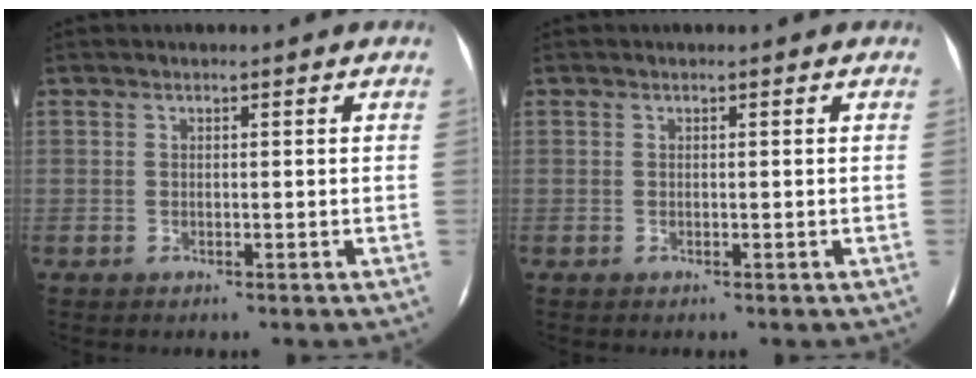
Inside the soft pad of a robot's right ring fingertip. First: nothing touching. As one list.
[{"total": 0.0}]